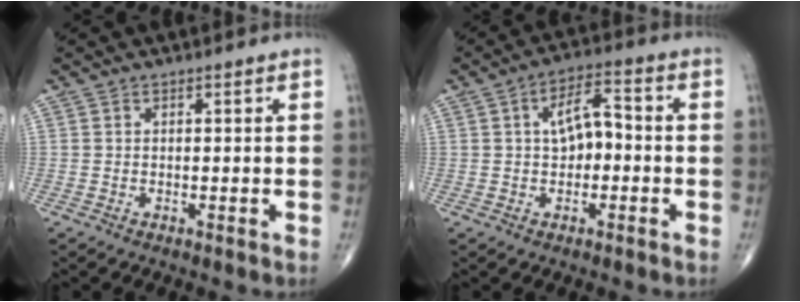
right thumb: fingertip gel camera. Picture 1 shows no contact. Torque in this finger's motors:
{"motor_torque": [0.10, 0.18, 0.33, 0.12, 0.04]}